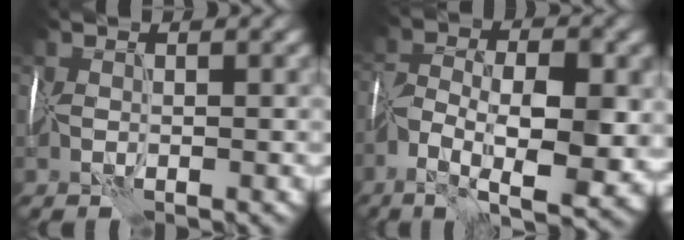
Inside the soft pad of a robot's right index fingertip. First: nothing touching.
{"total": 10.3, "force": [-3.2, 4.5, 8.7], "torque": [-0.143, -0.004, -0.054]}